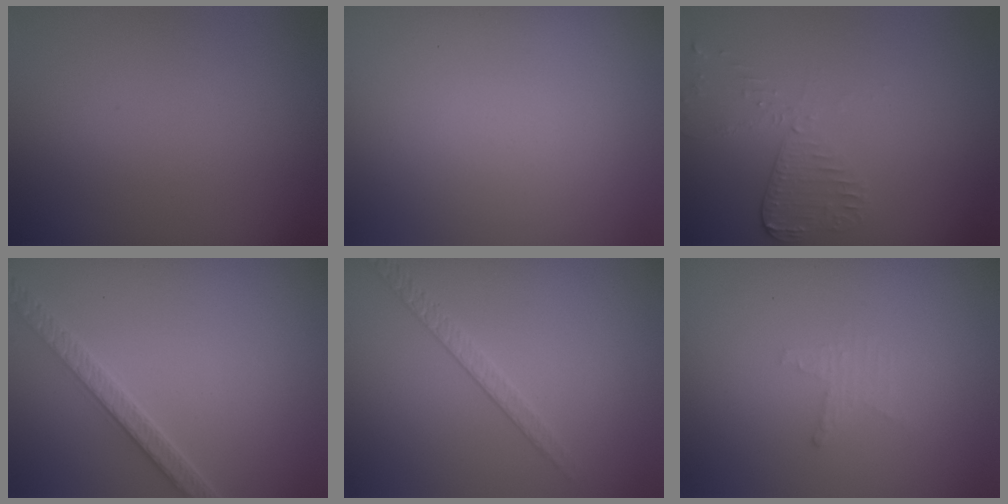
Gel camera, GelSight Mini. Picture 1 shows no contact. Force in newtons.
{"total": 0.0}
{"total": 2.6, "press": 2.3, "slide": 1.1}
{"total": 3.1, "press": 2.9, "slide": 0.9}
{"total": 1.9, "press": 1.4, "slide": 1.3}
{"total": 1.2, "press": 1.2, "slide": 0.4}